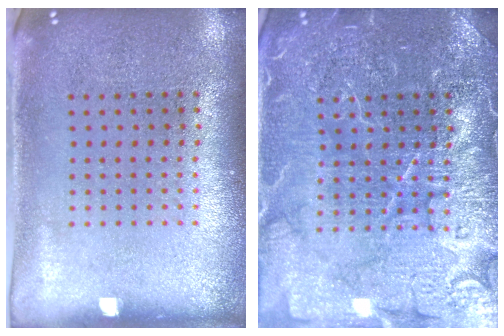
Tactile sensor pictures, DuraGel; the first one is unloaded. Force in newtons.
{"total": 7.2, "press": 7.1, "slide": 1.0}